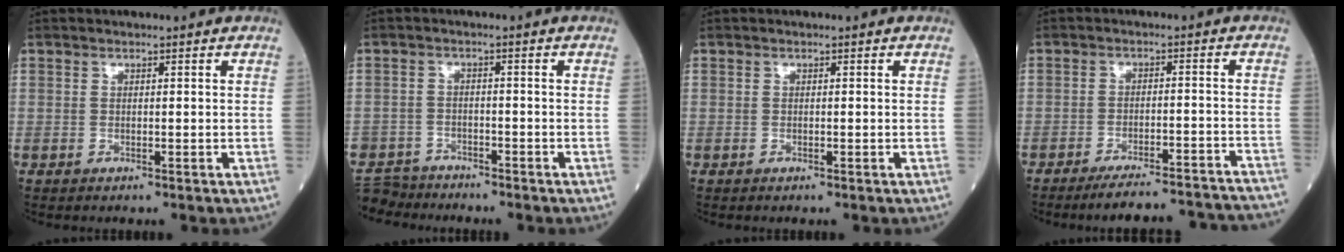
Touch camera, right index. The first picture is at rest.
{"total": 5.9, "force": [-5.5, 2.0, -0.4], "torque": [0.013, -0.005, -0.104]}
{"total": 0.0}
{"total": 17.2, "force": [-16.3, 0.9, 5.5], "torque": [-0.049, -0.002, -0.204]}